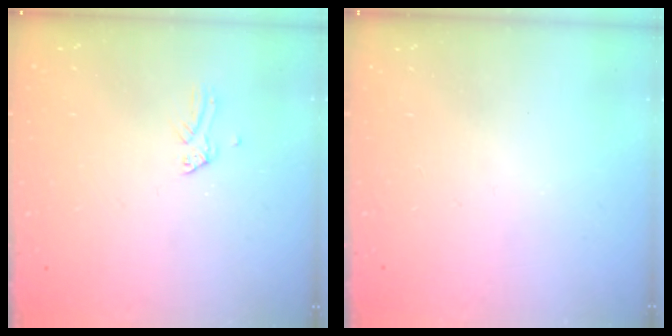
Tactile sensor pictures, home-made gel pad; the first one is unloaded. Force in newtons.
{"total": 0.0}